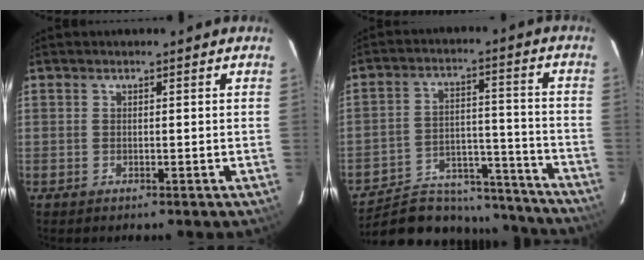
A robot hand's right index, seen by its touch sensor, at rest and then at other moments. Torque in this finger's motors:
{"motor_torque": [0.95, -0.99, 0.32, 0.05]}